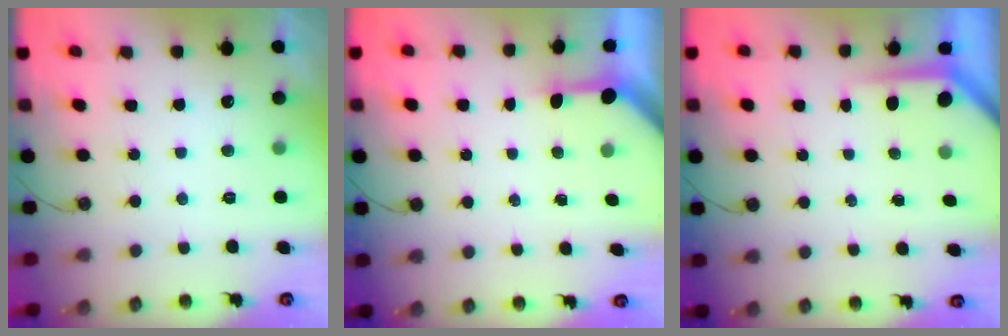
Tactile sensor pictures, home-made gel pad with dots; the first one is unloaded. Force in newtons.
{"total": 3.2, "press": 3.2, "slide": 0.3}
{"total": 3.7, "press": 3.7, "slide": 0.2}